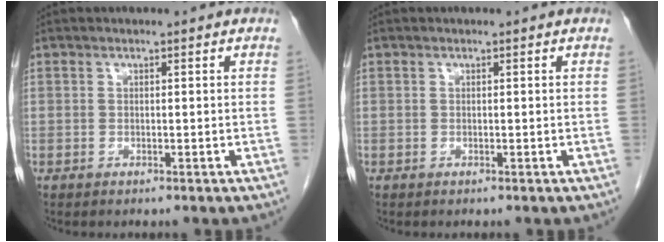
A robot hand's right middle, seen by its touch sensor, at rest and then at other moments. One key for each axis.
{"total": 0.0}